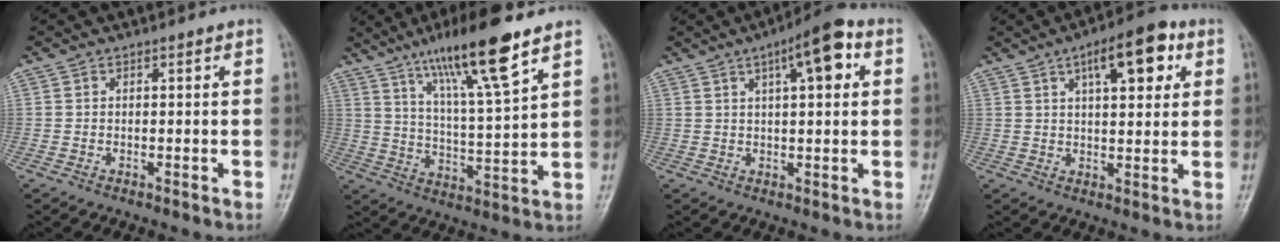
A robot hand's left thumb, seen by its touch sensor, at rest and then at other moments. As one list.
[{"total": 15.5, "force": [10.0, 1.9, 11.7], "torque": [-0.199, -0.046, 0.178]}, {"total": 9.8, "force": [3.8, 3.0, 8.5], "torque": [-0.116, 0.010, 0.051]}, {"total": 11.6, "force": [5.0, 4.6, 9.4], "torque": [-0.113, -0.002, 0.069]}]